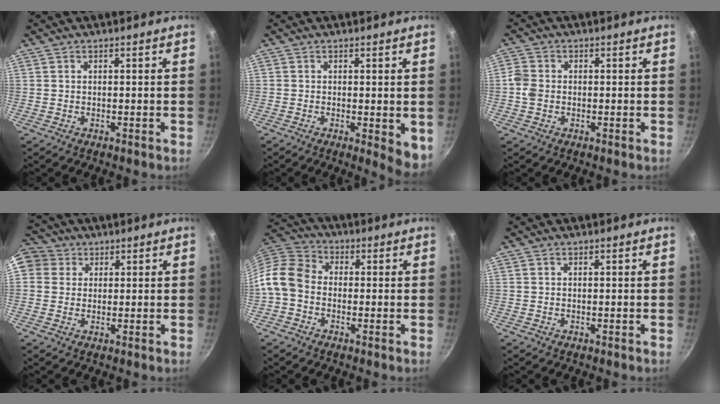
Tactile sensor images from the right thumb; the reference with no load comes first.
{"total": 5.0, "force": [-0.6, 2.0, 4.6], "torque": [-0.049, -0.008, -0.006]}
{"total": 3.4, "force": [-0.6, 2.8, 1.9], "torque": [-0.033, 0.009, -0.017]}
{"total": 9.7, "force": [2.9, 8.5, 3.6], "torque": [-0.060, 0.018, 0.042]}
{"total": 8.7, "force": [-2.0, 6.8, 5.1], "torque": [-0.077, 0.030, -0.062]}
{"total": 0.0}